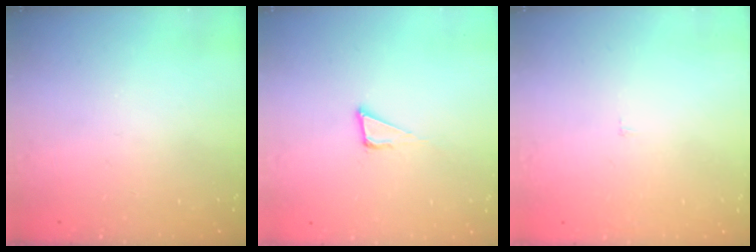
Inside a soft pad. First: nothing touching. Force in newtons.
{"total": 3.8, "press": 3.8, "slide": 0.2}
{"total": 1.6, "press": 1.6, "slide": 0.1}